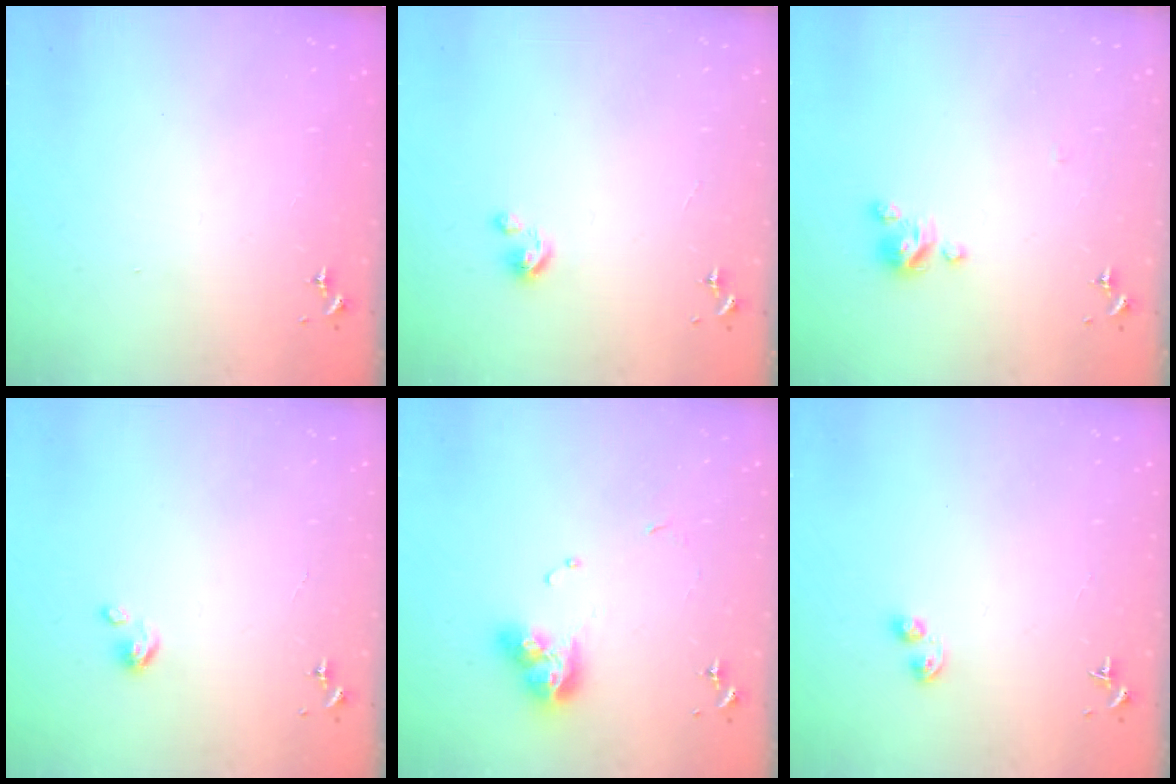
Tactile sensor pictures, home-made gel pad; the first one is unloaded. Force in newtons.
{"total": 4.6, "press": 4.5, "slide": 0.4}
{"total": 3.8, "press": 3.8, "slide": 0.2}
{"total": 4.3, "press": 4.3, "slide": 0.3}
{"total": 12.1, "press": 12.0, "slide": 1.3}
{"total": 3.8, "press": 3.8, "slide": 0.4}